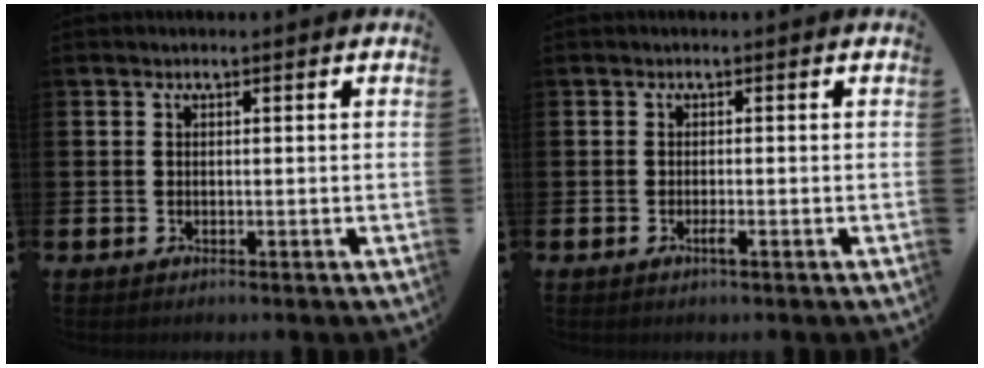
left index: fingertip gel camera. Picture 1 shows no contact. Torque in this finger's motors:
{"motor_torque": [0.42, 0.34, 0.00, 0.01]}